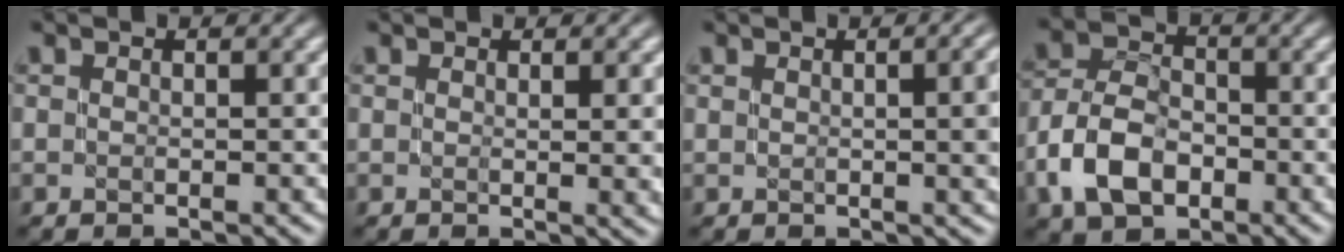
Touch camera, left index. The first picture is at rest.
{"total": 2.1, "force": [0.5, 0.4, 2.0], "torque": [-0.021, -0.005, 0.009]}
{"total": 4.8, "force": [0.6, 1.9, 4.4], "torque": [-0.035, 0.007, 0.015]}
{"total": 6.3, "force": [-2.8, 4.1, 3.9], "torque": [-0.079, 0.006, -0.060]}